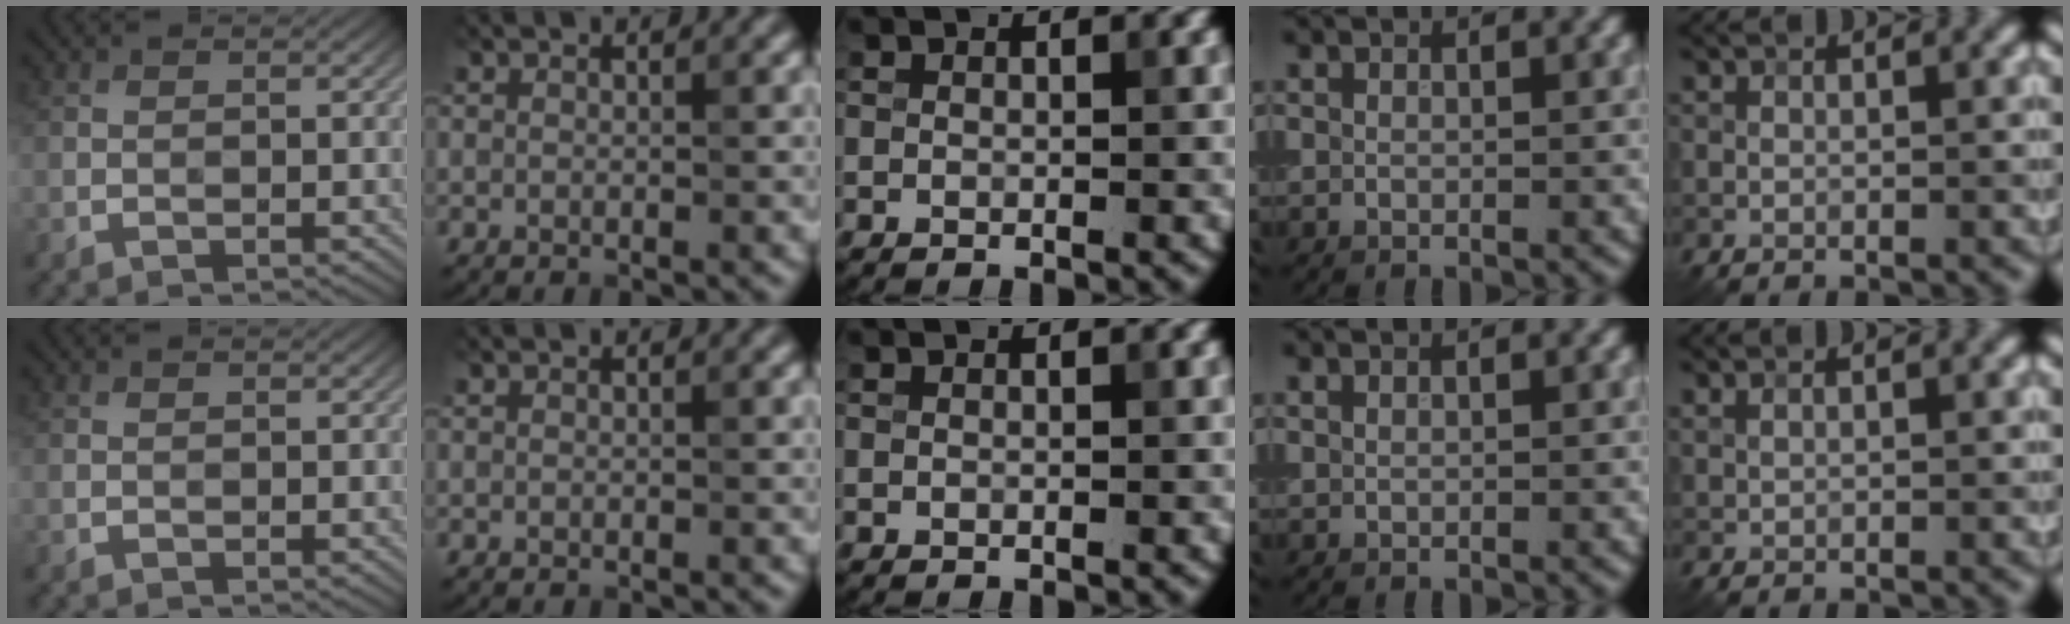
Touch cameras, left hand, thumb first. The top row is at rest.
{"ring": {"total": 0.5, "force": [0.5, 0.1, 0.2], "torque": [-0.004, -0.001, 0.007]}, "little": {"total": 0.6, "force": [0.6, 0.2, 0.2], "torque": [-0.005, 0.000, 0.011]}}